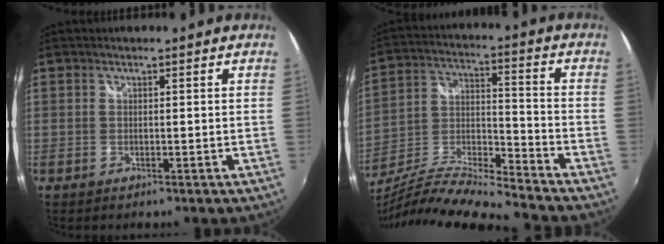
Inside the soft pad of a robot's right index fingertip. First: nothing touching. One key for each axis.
{"total": 14.8, "fx": -12.9, "fy": 0.5, "fz": 7.1, "tx": -0.147, "ty": -0.019, "tz": -0.247}